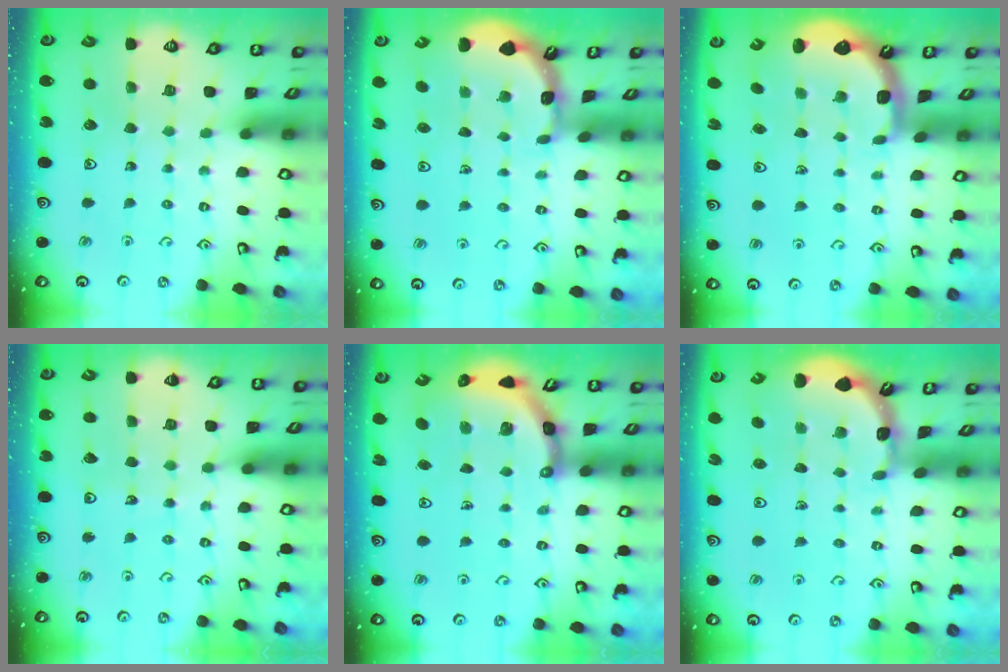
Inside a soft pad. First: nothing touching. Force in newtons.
{"total": 1.6, "press": 1.6, "slide": 0.2}
{"total": 2.7, "press": 1.5, "slide": 2.3}
{"total": 2.5, "press": 2.5, "slide": 0.2}
{"total": 5.6, "press": 5.4, "slide": 1.6}
{"total": 1.6, "press": 1.6, "slide": 0.2}